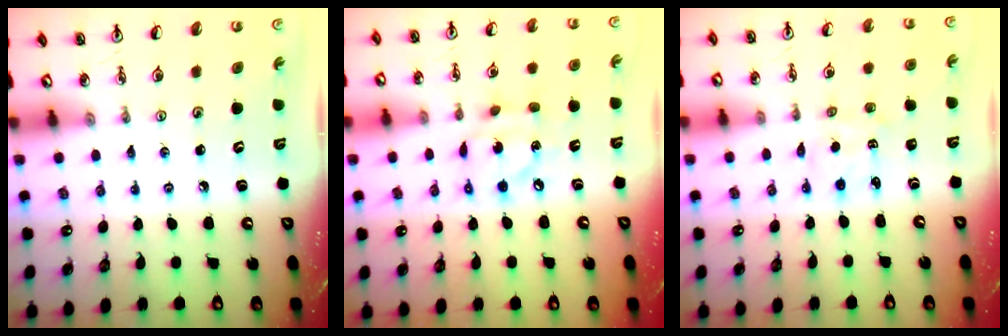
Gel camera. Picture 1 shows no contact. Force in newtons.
{"total": 9.3, "press": 9.3, "slide": 0.5}
{"total": 1.8, "press": 1.7, "slide": 0.3}